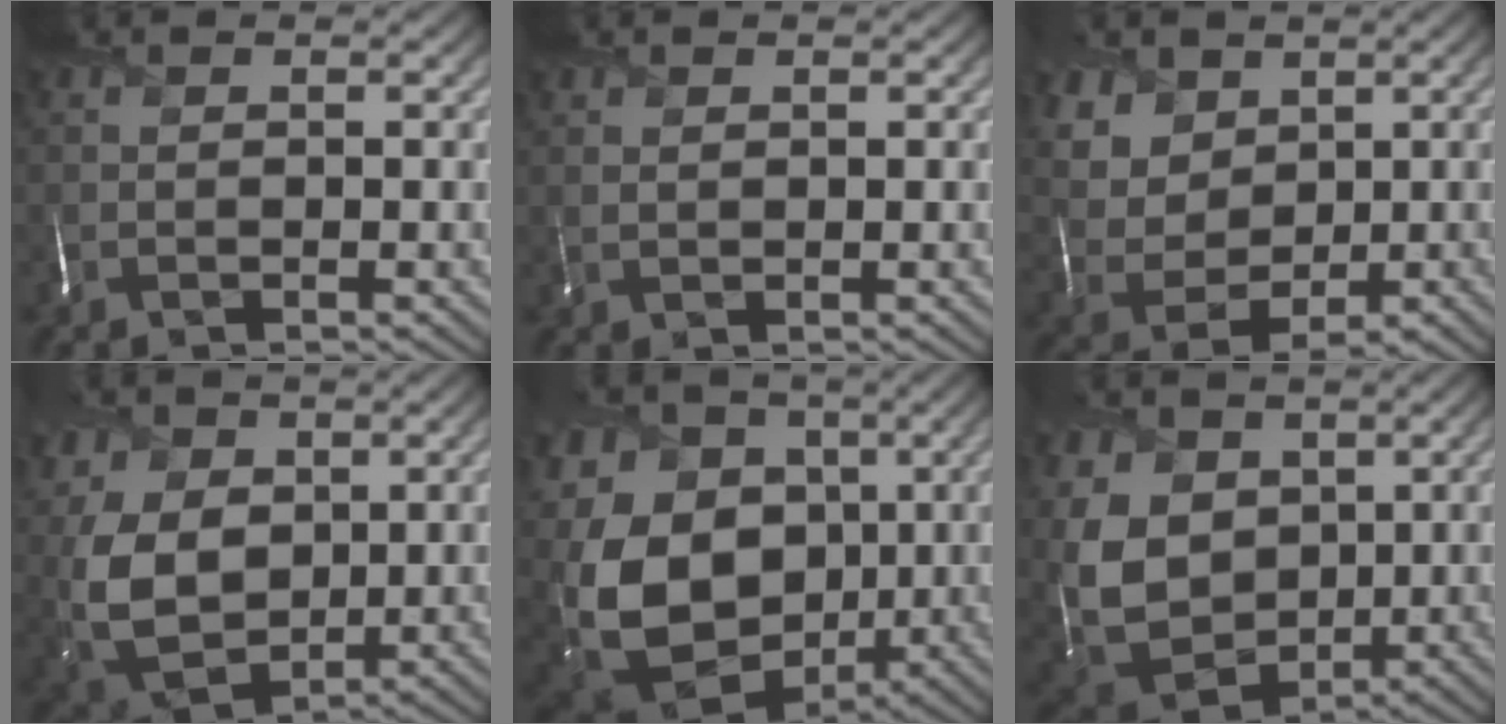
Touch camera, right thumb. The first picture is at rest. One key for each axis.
{"total": 1.3, "fx": 1.1, "fy": 0.5, "fz": 0.2, "tx": -0.005, "ty": 0.002, "tz": 0.028}
{"total": 9.0, "fx": 5.1, "fy": 6.0, "fz": 4.4, "tx": -0.150, "ty": 0.011, "tz": 0.114}
{"total": 11.1, "fx": 2.4, "fy": 8.1, "fz": 7.2, "tx": -0.192, "ty": 0.000, "tz": 0.045}
{"total": 18.3, "fx": -0.9, "fy": 13.9, "fz": 11.9, "tx": -0.283, "ty": -0.014, "tz": 0.012}
{"total": 13.2, "fx": 3.1, "fy": 10.1, "fz": 7.8, "tx": -0.225, "ty": -0.001, "tz": 0.068}